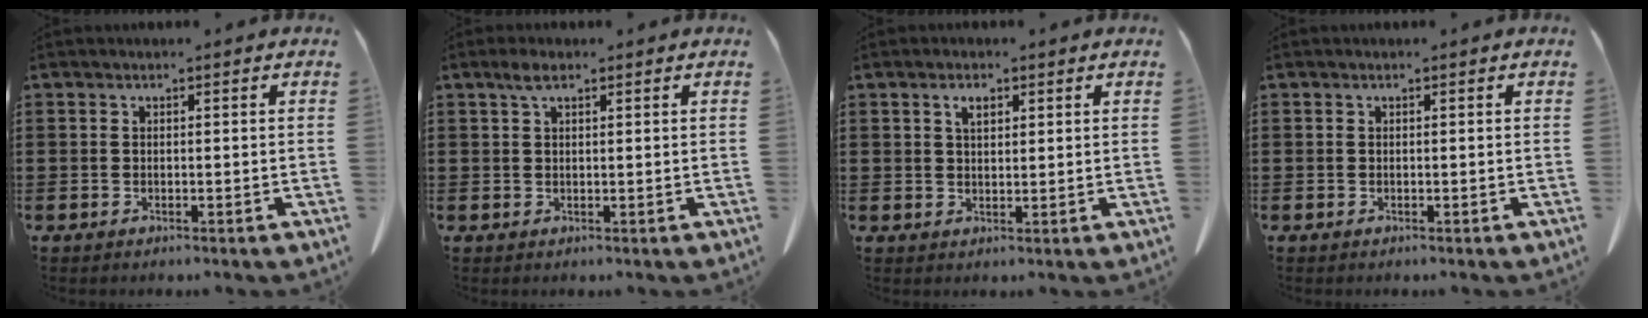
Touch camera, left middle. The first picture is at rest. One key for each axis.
{"total": 2.2, "fx": 1.2, "fy": 0.8, "fz": 1.7, "tx": -0.038, "ty": 0.004, "tz": 0.021}
{"total": 2.3, "fx": 1.2, "fy": 1.0, "fz": 1.6, "tx": -0.029, "ty": 0.000, "tz": 0.020}
{"total": 0.0}